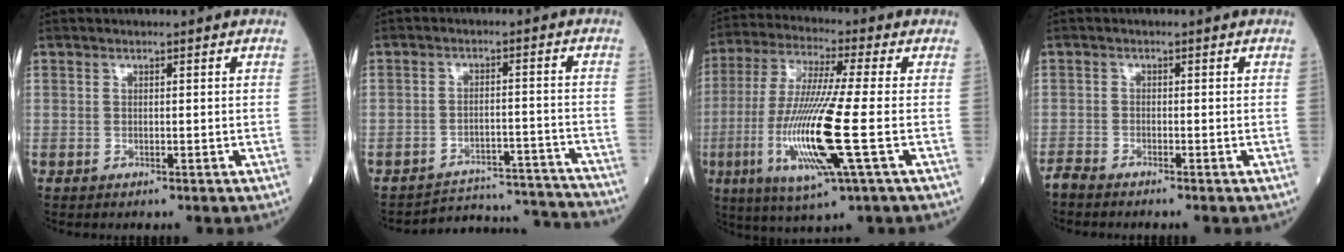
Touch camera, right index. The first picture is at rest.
{"total": 14.8, "force": [-14.8, 0.4, 0.3], "torque": [0.009, 0.027, -0.187]}
{"total": 16.1, "force": [-3.7, 0.3, 15.6], "torque": [-0.331, -0.021, -0.071]}
{"total": 2.4, "force": [-2.3, -0.2, 0.8], "torque": [-0.016, -0.006, -0.041]}